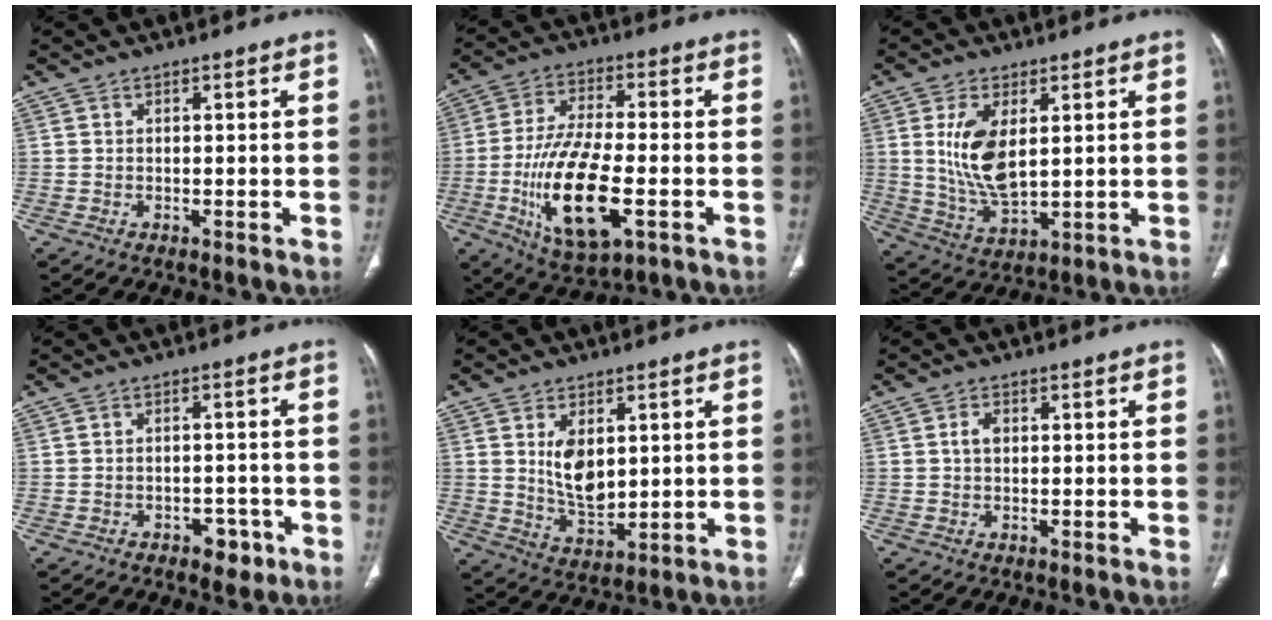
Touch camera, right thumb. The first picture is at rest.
{"total": 17.2, "force": [-4.8, 6.8, 15.0], "torque": [-0.289, 0.004, -0.077]}
{"total": 11.0, "force": [2.5, 5.3, 9.3], "torque": [-0.183, -0.022, 0.059]}
{"total": 4.1, "force": [-2.3, 2.6, 2.1], "torque": [-0.012, 0.017, -0.027]}
{"total": 8.6, "force": [2.0, 5.0, 6.6], "torque": [-0.097, -0.022, 0.051]}
{"total": 1.9, "force": [0.3, 1.2, 1.4], "torque": [-0.025, 0.005, 0.004]}